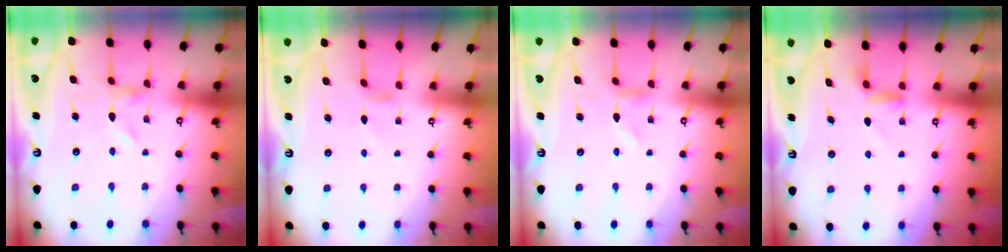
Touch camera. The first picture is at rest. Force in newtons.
{"total": 0.9, "press": 0.8, "slide": 0.3}
{"total": 0.0}
{"total": 3.7, "press": 3.7, "slide": 0.4}